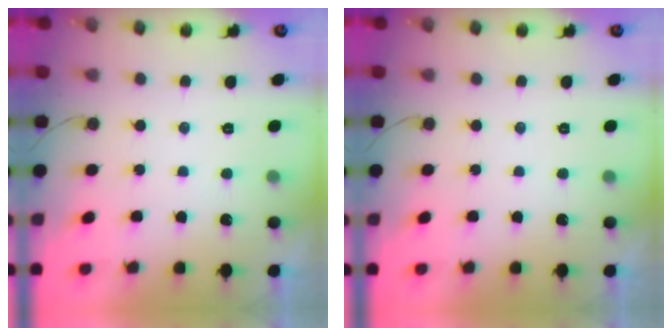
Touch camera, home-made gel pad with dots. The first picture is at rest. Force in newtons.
{"total": 0.0}